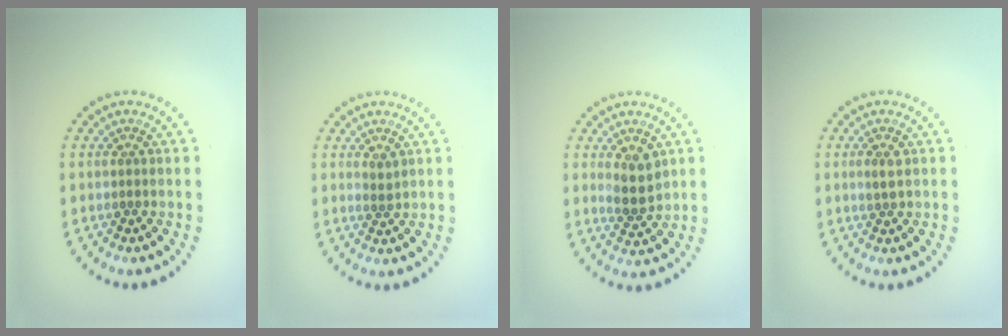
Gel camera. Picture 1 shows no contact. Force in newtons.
{"total": 0.6, "press": 0.2, "slide": 0.6}
{"total": 2.9, "press": 2.7, "slide": 1.1}
{"total": 1.1, "press": 1.0, "slide": 0.3}